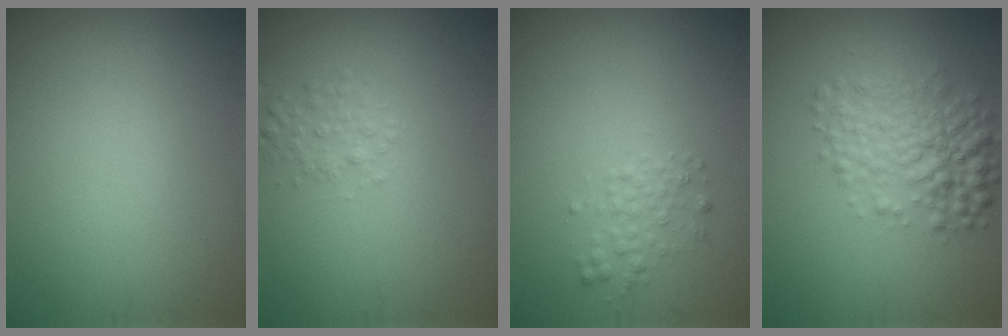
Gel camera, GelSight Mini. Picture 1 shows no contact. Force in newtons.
{"total": 1.5, "press": 1.5, "slide": 0.1}
{"total": 1.5, "press": 1.5, "slide": 0.1}
{"total": 4.9, "press": 4.9, "slide": 0.1}